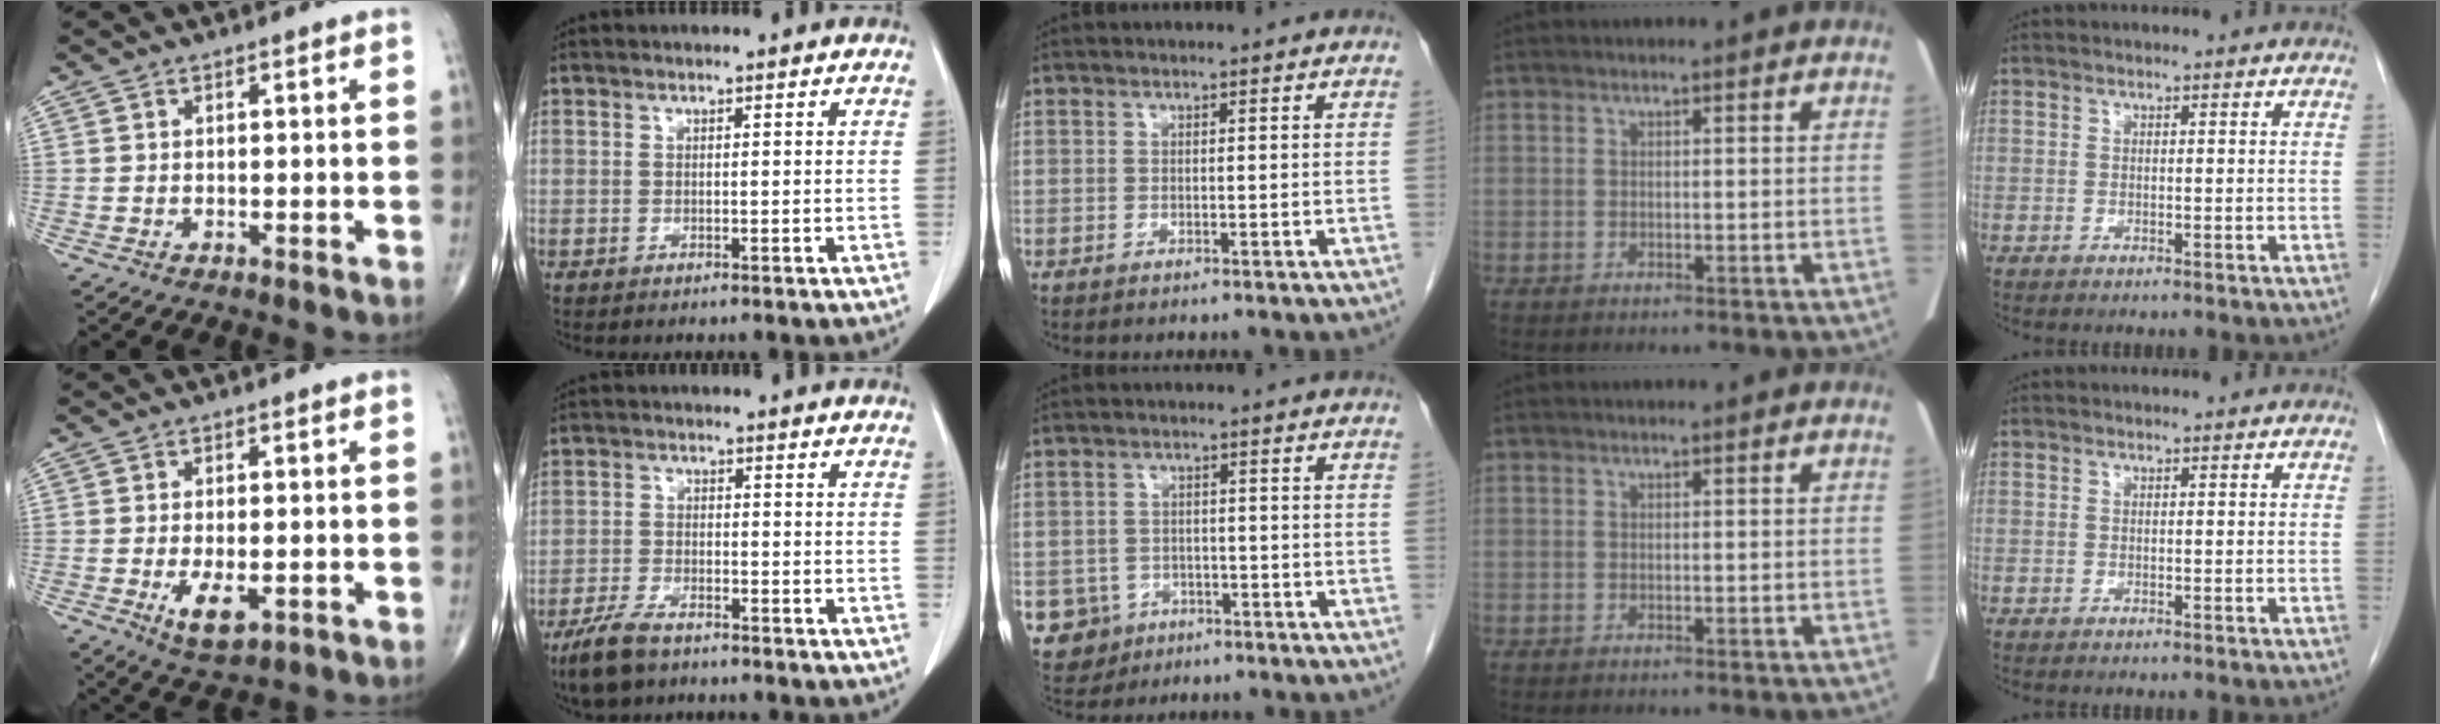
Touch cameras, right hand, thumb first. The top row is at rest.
{"thumb": {"total": 6.1, "force": [-1.7, 2.8, 5.1], "torque": [-0.087, -0.010, -0.021]}, "index": {"total": 6.0, "force": [-4.7, 2.0, 3.3], "torque": [-0.071, -0.008, -0.085]}, "middle": {"total": 5.9, "force": [-2.7, 5.2, 0.6], "torque": [-0.016, 0.007, -0.036]}}